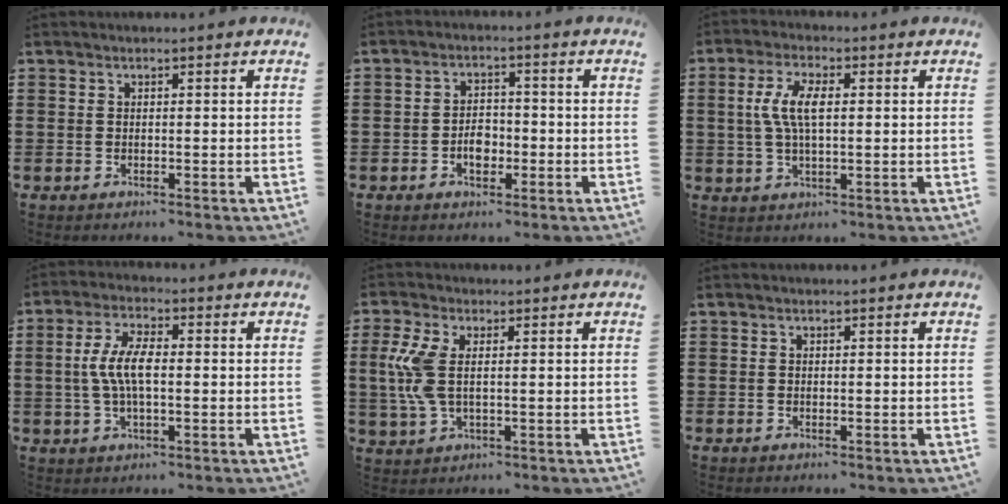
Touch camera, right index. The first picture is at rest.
{"total": 3.7, "force": [-1.2, 2.5, 2.5], "torque": [-0.032, -0.002, -0.026]}
{"total": 6.5, "force": [0.7, 2.5, 6.0], "torque": [-0.132, 0.005, 0.005]}
{"total": 6.7, "force": [-0.2, 2.5, 6.3], "torque": [-0.141, -0.003, -0.012]}
{"total": 6.8, "force": [0.7, 3.1, 6.0], "torque": [-0.158, -0.005, 0.003]}
{"total": 0.0}